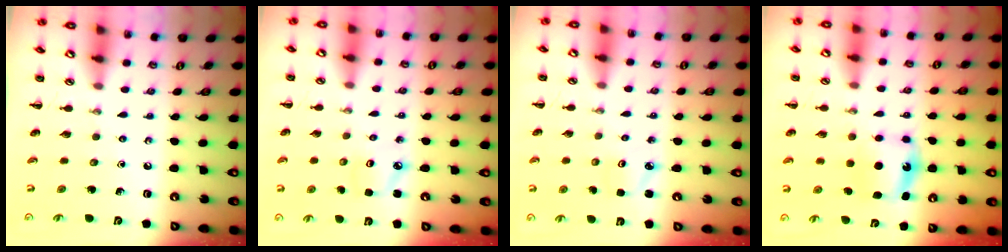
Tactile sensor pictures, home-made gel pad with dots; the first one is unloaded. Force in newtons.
{"total": 3.0, "press": 2.9, "slide": 0.6}
{"total": 2.4, "press": 2.3, "slide": 0.7}
{"total": 5.7, "press": 5.6, "slide": 1.1}